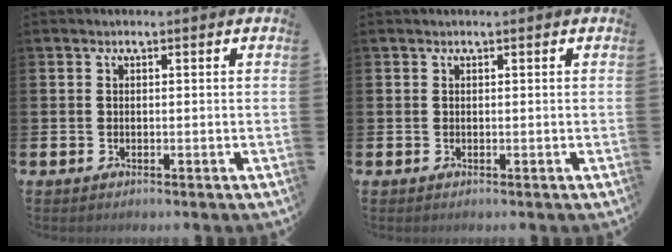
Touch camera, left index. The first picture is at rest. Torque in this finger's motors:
{"motor_torque": [0.23, -1.23, 0.06, 0.00]}